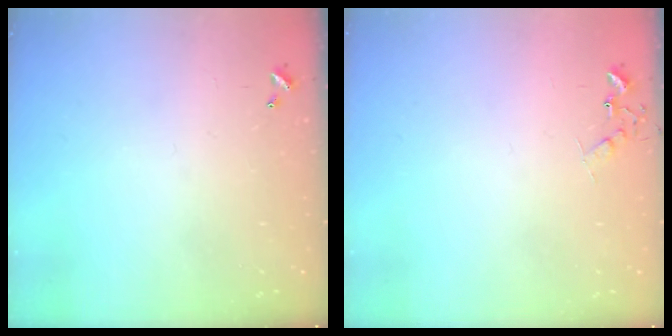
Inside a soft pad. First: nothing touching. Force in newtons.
{"total": 6.9, "press": 6.9, "slide": 0.5}